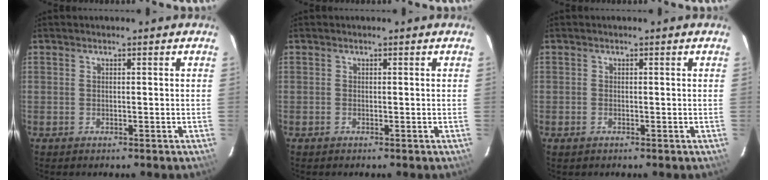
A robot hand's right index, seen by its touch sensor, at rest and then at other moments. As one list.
[{"total": 0.0}, {"total": 0.8, "force": [-0.5, 0.6, 0.3], "torque": [-0.006, -0.003, -0.010]}]